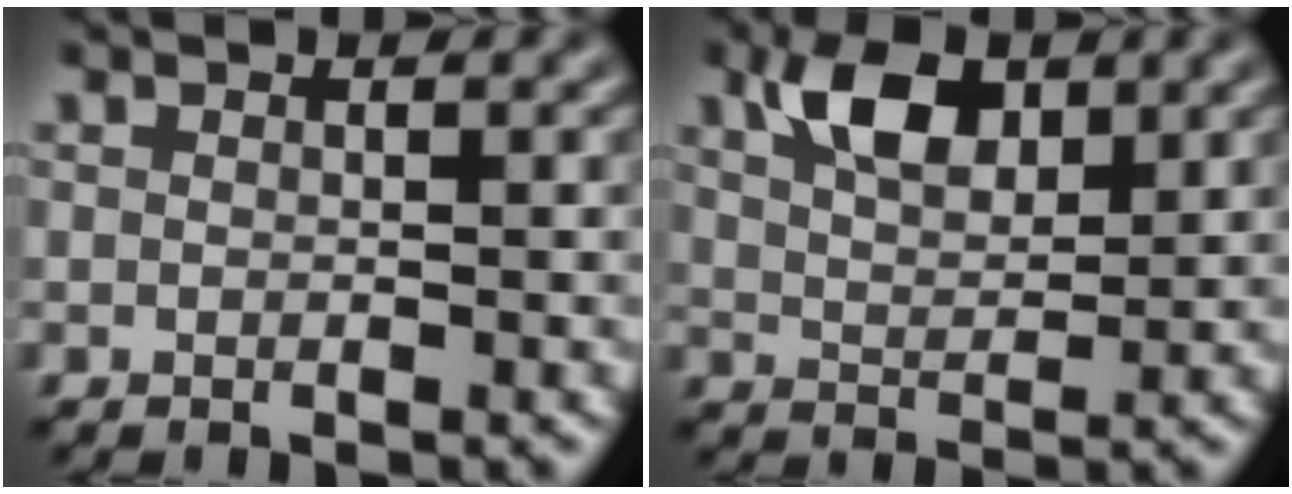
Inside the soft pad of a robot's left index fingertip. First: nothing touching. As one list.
[{"total": 4.8, "force": [2.5, 2.5, 3.2], "torque": [-0.062, 0.007, 0.045]}]